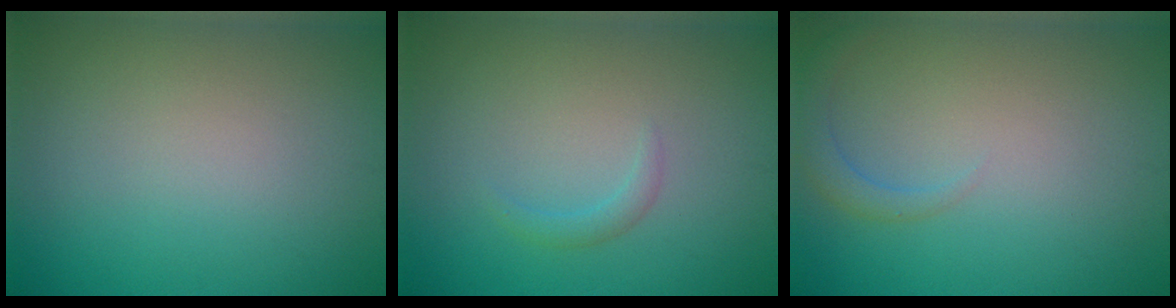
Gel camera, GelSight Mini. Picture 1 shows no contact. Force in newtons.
{"total": 1.0, "press": 1.0, "slide": 0.1}
{"total": 1.6, "press": 1.6, "slide": 0.2}